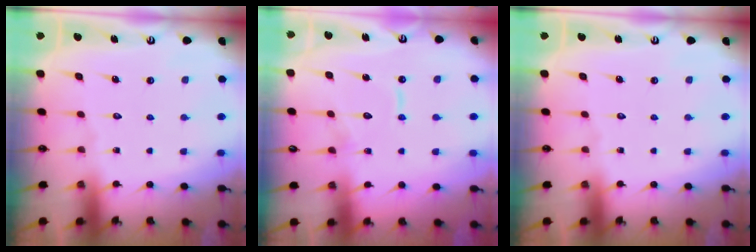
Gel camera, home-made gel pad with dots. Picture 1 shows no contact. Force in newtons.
{"total": 8.8, "press": 8.8, "slide": 0.6}
{"total": 0.0}